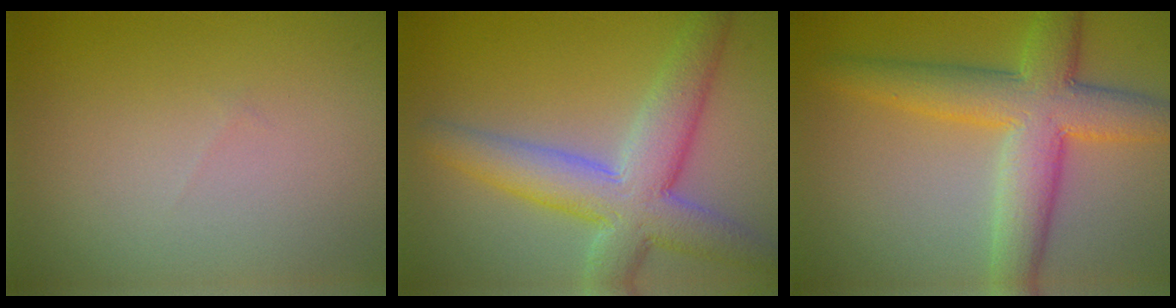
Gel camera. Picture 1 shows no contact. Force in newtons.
{"total": 7.4, "press": 7.4, "slide": 0.5}
{"total": 7.7, "press": 7.7, "slide": 0.1}